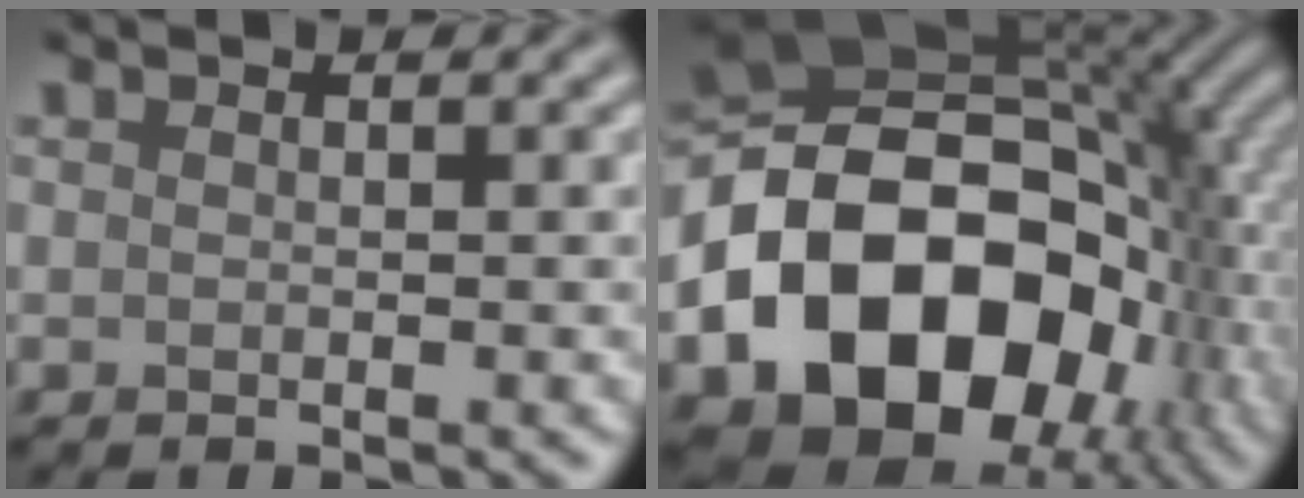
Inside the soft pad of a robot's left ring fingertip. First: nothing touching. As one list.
[{"total": 19.4, "force": [-4.8, 13.9, 12.6], "torque": [-0.215, -0.020, -0.081]}]